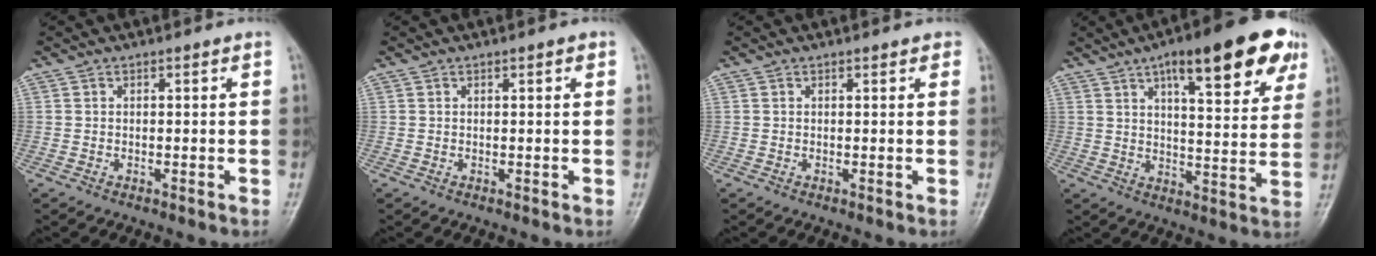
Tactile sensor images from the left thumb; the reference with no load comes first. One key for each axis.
{"total": 0.9, "fx": 0.4, "fy": 0.2, "fz": 0.7, "tx": -0.010, "ty": 0.001, "tz": 0.004}
{"total": 1.1, "fx": 0.8, "fy": 0.6, "fz": 0.6, "tx": -0.004, "ty": -0.002, "tz": 0.005}
{"total": 19.1, "fx": 10.2, "fy": 5.9, "fz": 15.0, "tx": -0.174, "ty": -0.024, "tz": 0.141}